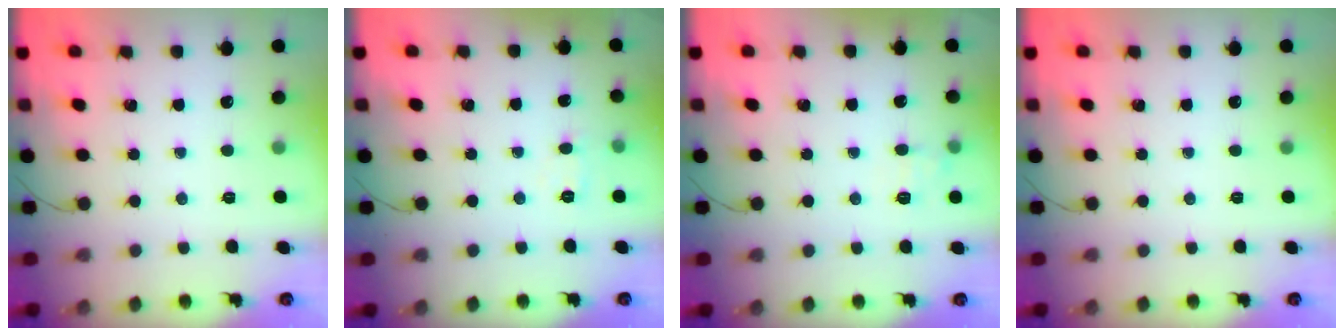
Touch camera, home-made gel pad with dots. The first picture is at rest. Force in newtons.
{"total": 5.0, "press": 4.8, "slide": 1.1}
{"total": 7.5, "press": 7.3, "slide": 2.0}
{"total": 0.0}